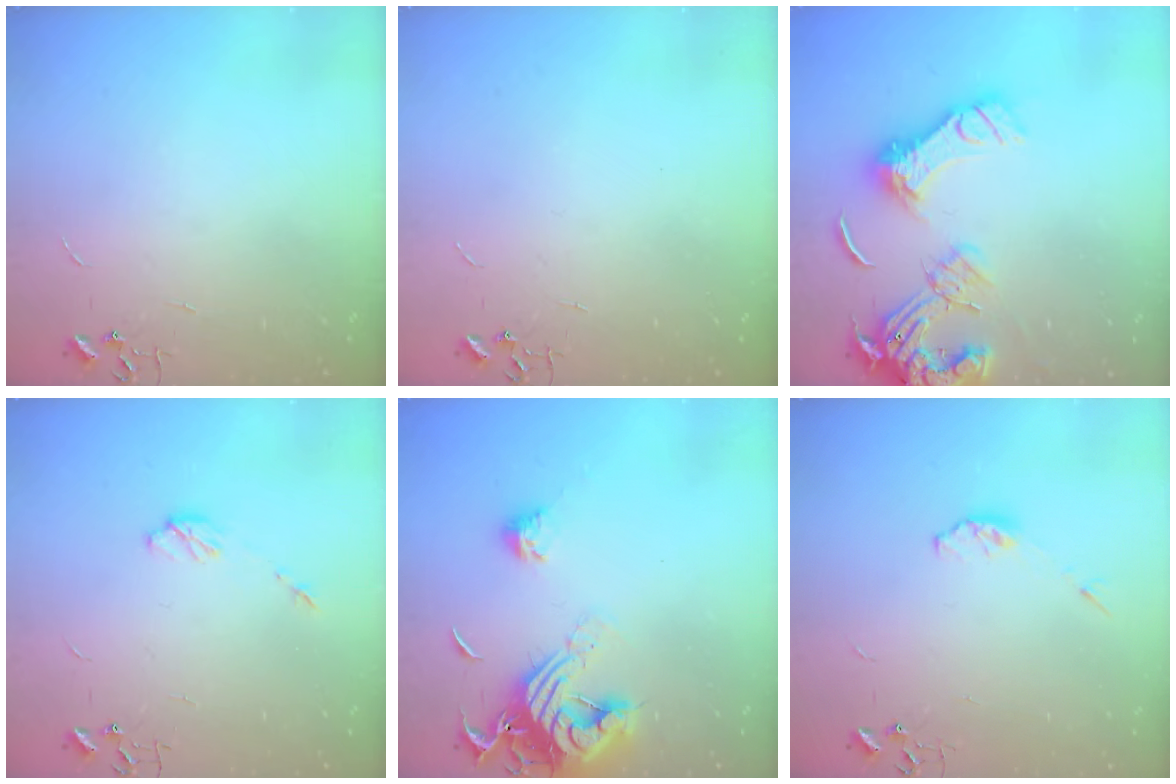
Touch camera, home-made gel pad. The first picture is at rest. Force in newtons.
{"total": 0.0}
{"total": 18.5, "press": 18.4, "slide": 1.8}
{"total": 4.6, "press": 4.6, "slide": 0.5}
{"total": 17.6, "press": 17.5, "slide": 1.2}
{"total": 4.1, "press": 4.0, "slide": 0.7}